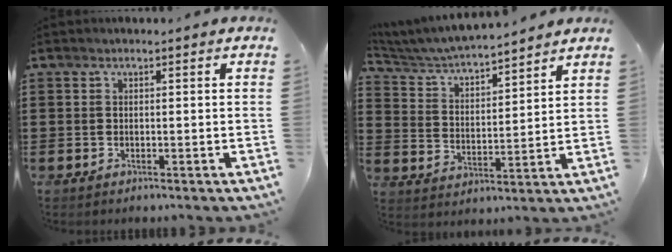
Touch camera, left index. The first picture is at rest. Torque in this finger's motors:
{"motor_torque": [1.07, -1.07, 0.07, 0.04]}